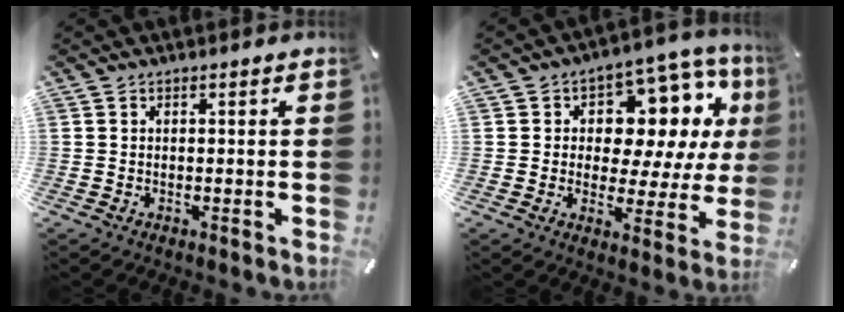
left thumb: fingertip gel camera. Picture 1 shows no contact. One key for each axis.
{"total": 12.2, "fx": 5.1, "fy": 8.3, "fz": 7.5, "tx": -0.102, "ty": -0.046, "tz": 0.092}